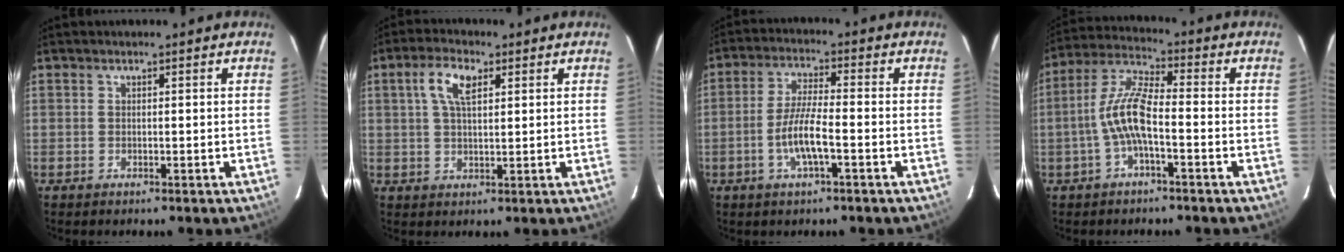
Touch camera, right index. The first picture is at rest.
{"total": 5.8, "force": [2.3, 2.5, 4.7], "torque": [-0.091, 0.013, 0.042]}
{"total": 6.9, "force": [-2.6, 1.0, 6.4], "torque": [-0.128, 0.002, -0.050]}
{"total": 8.1, "force": [-2.4, 1.9, 7.5], "torque": [-0.167, 0.016, -0.045]}